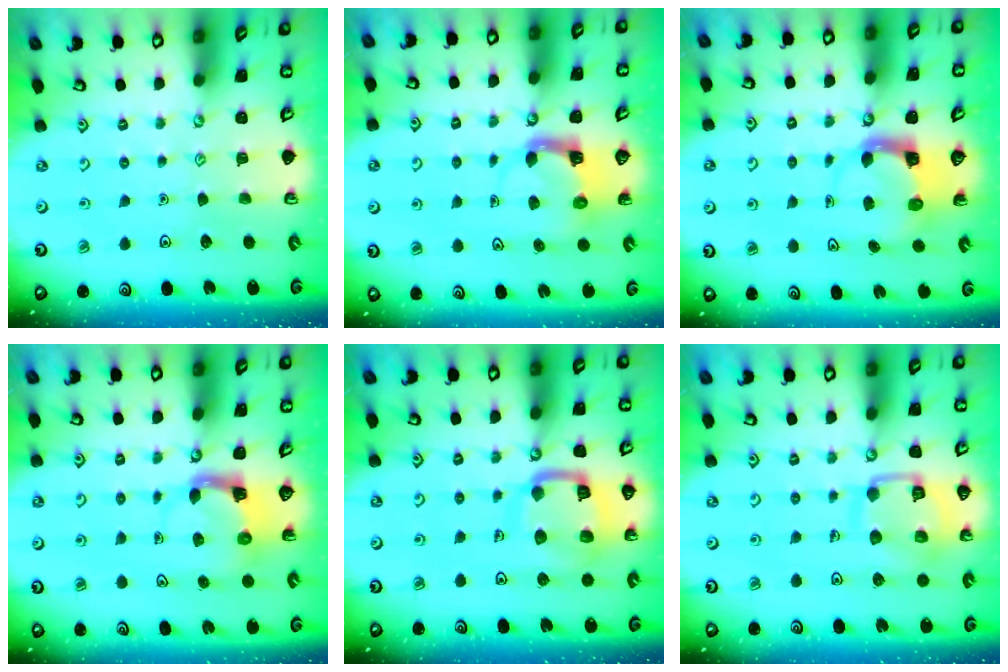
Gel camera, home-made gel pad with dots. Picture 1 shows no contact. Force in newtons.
{"total": 4.7, "press": 4.7, "slide": 0.2}
{"total": 3.6, "press": 3.5, "slide": 0.5}
{"total": 3.9, "press": 3.9, "slide": 0.7}
{"total": 14.7, "press": 14.6, "slide": 1.6}
{"total": 13.2, "press": 13.1, "slide": 1.4}